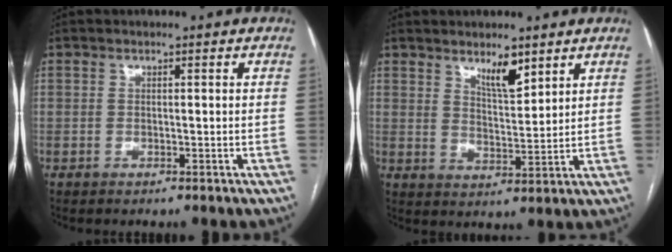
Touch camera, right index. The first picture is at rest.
{"total": 5.1, "force": [3.7, 1.3, 3.3], "torque": [-0.060, -0.008, 0.066]}